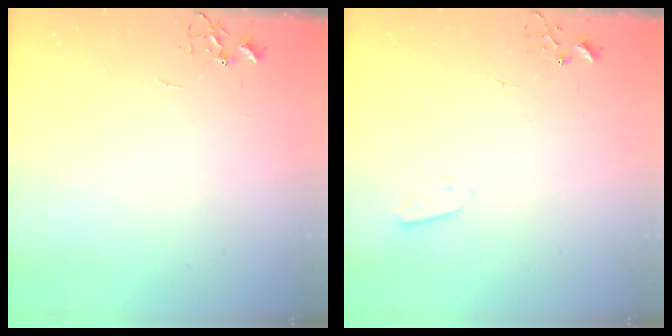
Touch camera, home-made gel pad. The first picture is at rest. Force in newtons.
{"total": 2.8, "press": 2.7, "slide": 0.4}